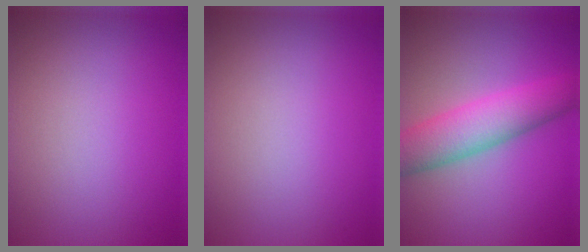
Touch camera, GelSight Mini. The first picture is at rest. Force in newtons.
{"total": 0.0}
{"total": 5.8, "press": 5.8, "slide": 0.2}